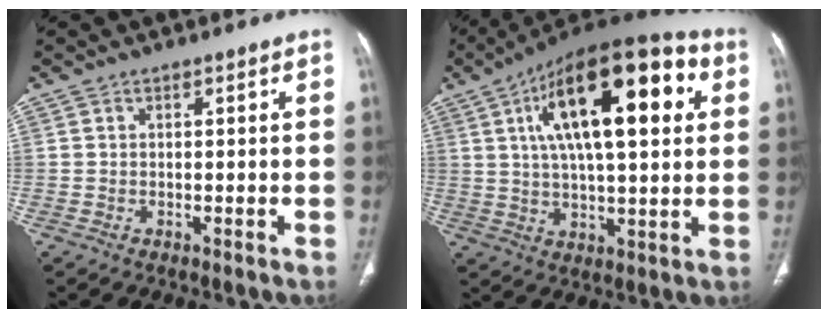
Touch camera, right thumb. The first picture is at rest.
{"total": 24.4, "force": [7.3, 9.4, 21.4], "torque": [-0.322, 0.013, 0.104]}